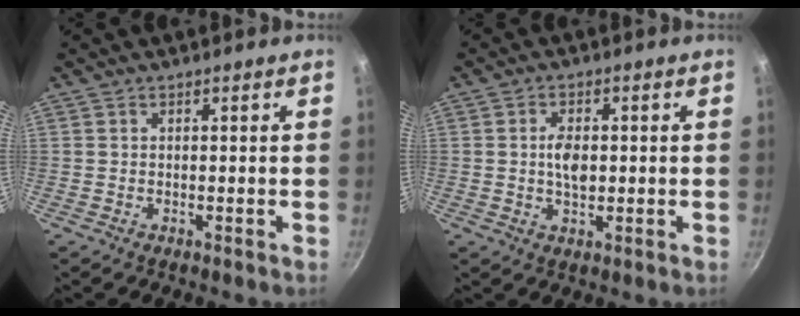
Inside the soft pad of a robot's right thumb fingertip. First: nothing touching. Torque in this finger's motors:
{"motor_torque": [0.50, 1.29, 0.50, -0.37, 0.11]}